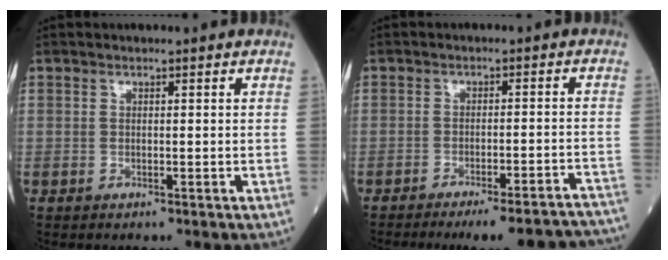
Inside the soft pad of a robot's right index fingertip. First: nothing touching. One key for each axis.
{"total": 16.3, "fx": -15.3, "fy": 0.8, "fz": 5.6, "tx": -0.028, "ty": 0.004, "tz": -0.180}